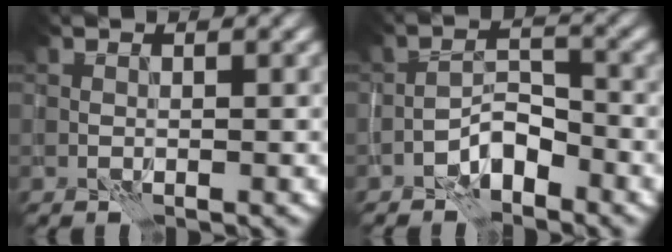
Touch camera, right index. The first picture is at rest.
{"total": 3.0, "force": [-2.2, 1.2, 1.7], "torque": [-0.024, 0.015, -0.045]}